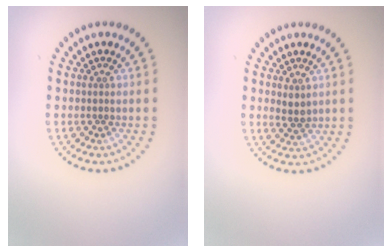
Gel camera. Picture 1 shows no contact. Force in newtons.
{"total": 1.5, "press": 1.2, "slide": 0.8}